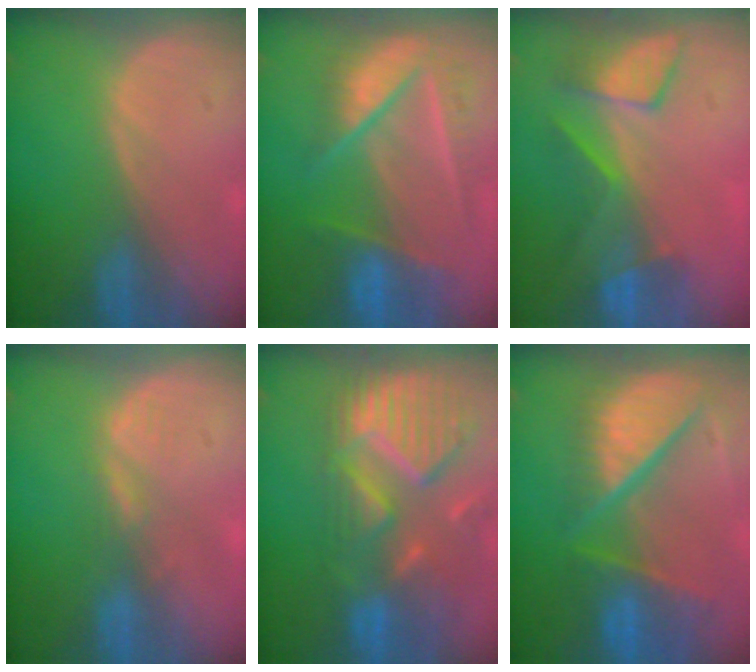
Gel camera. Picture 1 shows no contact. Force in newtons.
{"total": 9.5, "press": 8.3, "slide": 4.7}
{"total": 7.4, "press": 7.1, "slide": 1.9}
{"total": 1.6, "press": 1.6, "slide": 0.2}
{"total": 12.9, "press": 10.9, "slide": 7.0}
{"total": 11.8, "press": 9.8, "slide": 6.5}